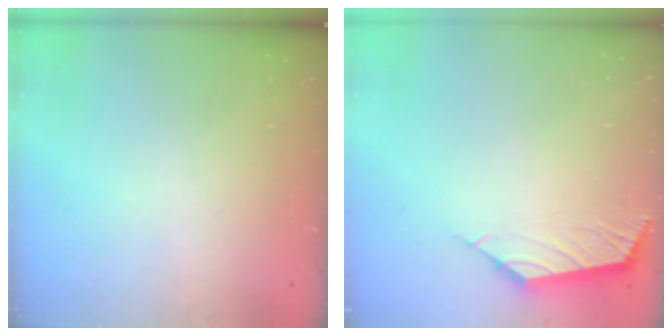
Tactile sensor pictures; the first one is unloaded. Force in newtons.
{"total": 3.0, "press": 2.9, "slide": 0.6}